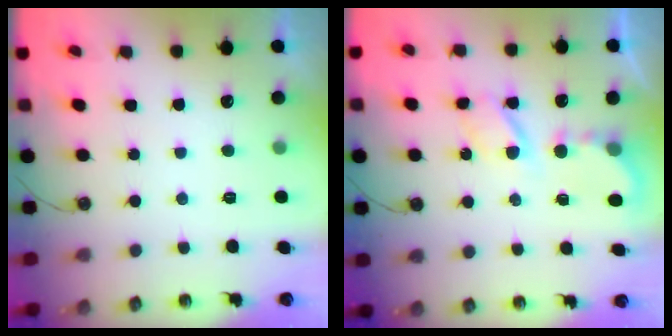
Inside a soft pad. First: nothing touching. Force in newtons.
{"total": 5.9, "press": 5.9, "slide": 0.3}